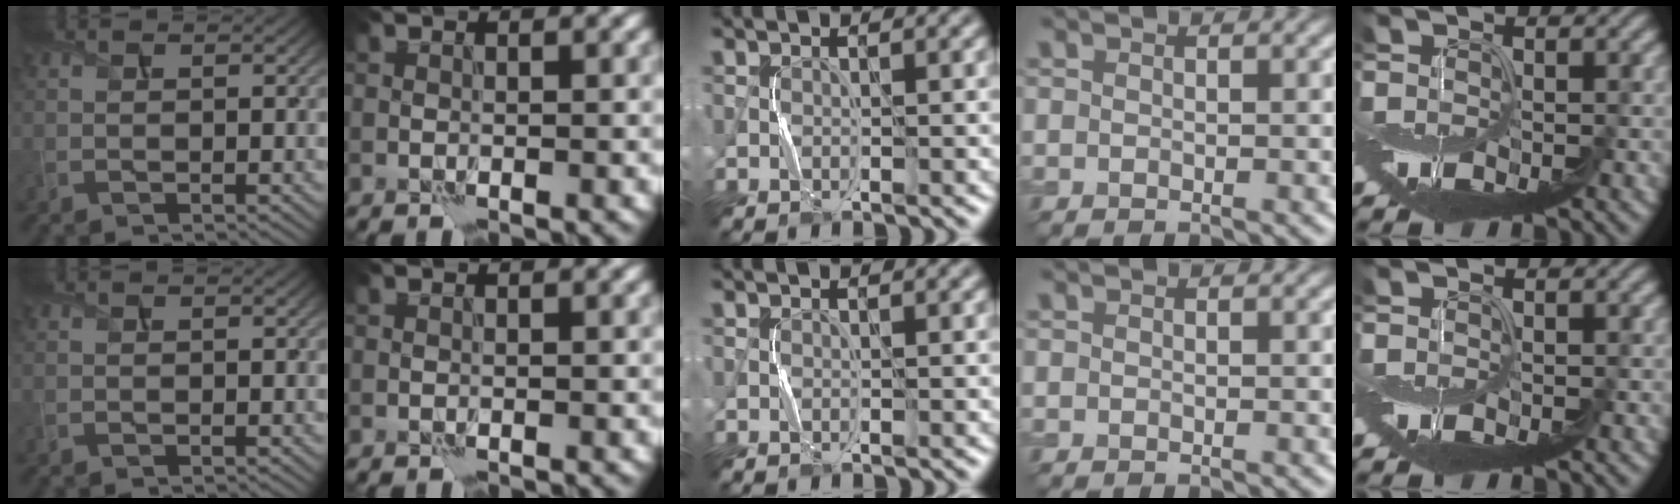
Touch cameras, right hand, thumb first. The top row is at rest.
{}